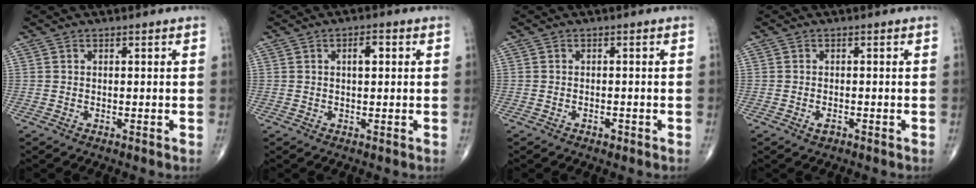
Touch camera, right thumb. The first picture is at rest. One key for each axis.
{"total": 2.9, "fx": 0.7, "fy": 1.3, "fz": 2.5, "tx": -0.035, "ty": 0.005, "tz": 0.009}
{"total": 0.9, "fx": -0.6, "fy": 0.5, "fz": 0.5, "tx": -0.006, "ty": 0.003, "tz": -0.008}
{"total": 1.3, "fx": -0.7, "fy": 0.7, "fz": 0.9, "tx": -0.015, "ty": 0.003, "tz": -0.011}